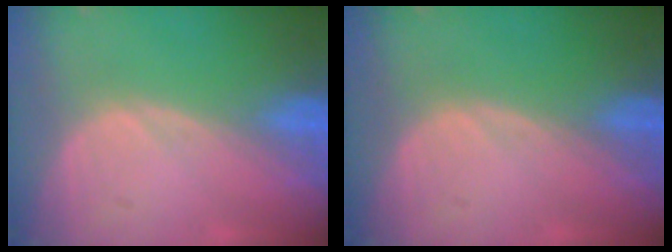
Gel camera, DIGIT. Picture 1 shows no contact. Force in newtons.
{"total": 0.0}